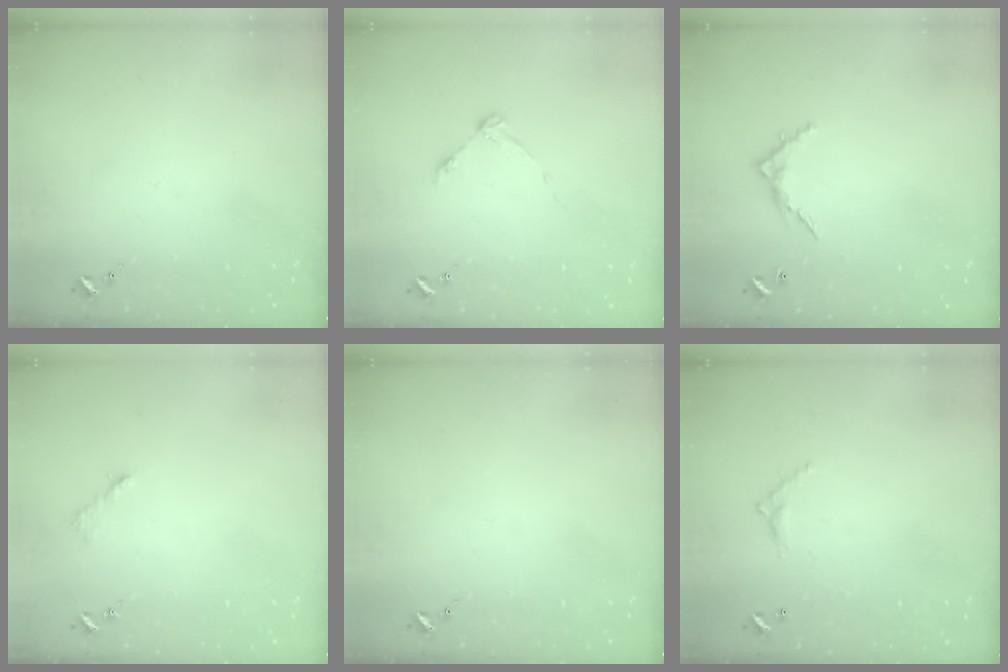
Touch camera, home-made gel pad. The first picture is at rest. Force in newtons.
{"total": 3.3, "press": 3.3, "slide": 0.5}
{"total": 5.7, "press": 5.7, "slide": 0.5}
{"total": 2.6, "press": 2.6, "slide": 0.4}
{"total": 0.0}
{"total": 4.6, "press": 4.6, "slide": 0.3}